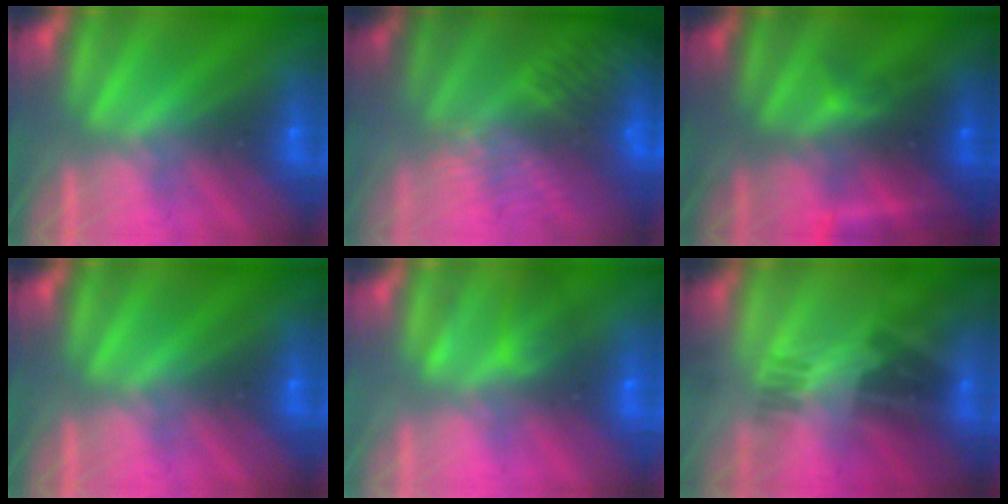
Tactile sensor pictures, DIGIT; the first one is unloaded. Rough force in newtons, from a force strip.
{"total": 6.6}
{"total": 2.5}
{"total": 0.0}
{"total": 2.1}
{"total": 2.2}